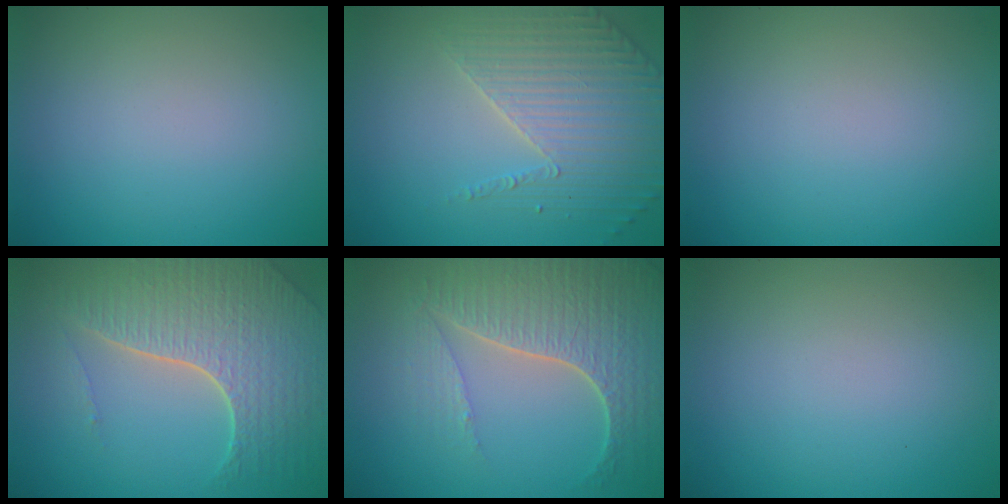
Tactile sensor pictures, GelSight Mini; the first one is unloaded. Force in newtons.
{"total": 3.6, "press": 3.6, "slide": 0.7}
{"total": 0.0}
{"total": 7.4, "press": 5.3, "slide": 5.3}
{"total": 6.4, "press": 5.0, "slide": 4.0}
{"total": 0.0}